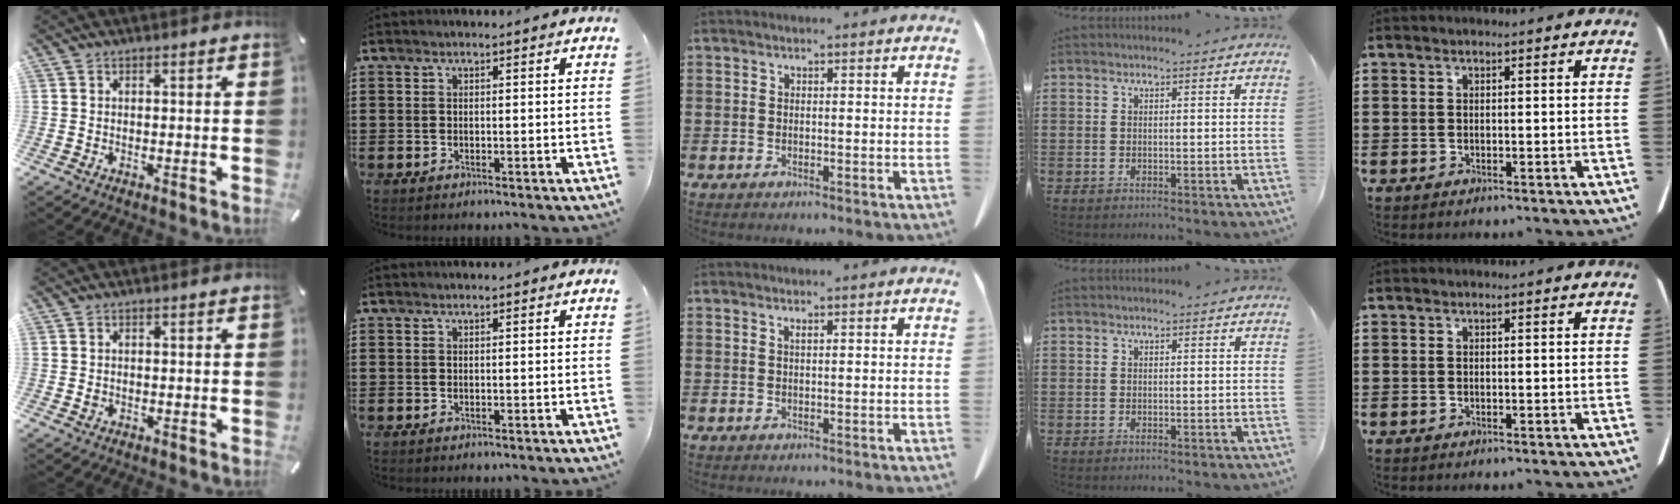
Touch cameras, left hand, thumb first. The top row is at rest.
{"thumb": {"total": 1.0, "force": [-0.1, 0.7, 0.6], "torque": [-0.012, 0.002, -0.003]}, "middle": {"total": 0.7, "force": [0.3, 0.1, 0.6], "torque": [-0.013, -0.001, 0.007]}}